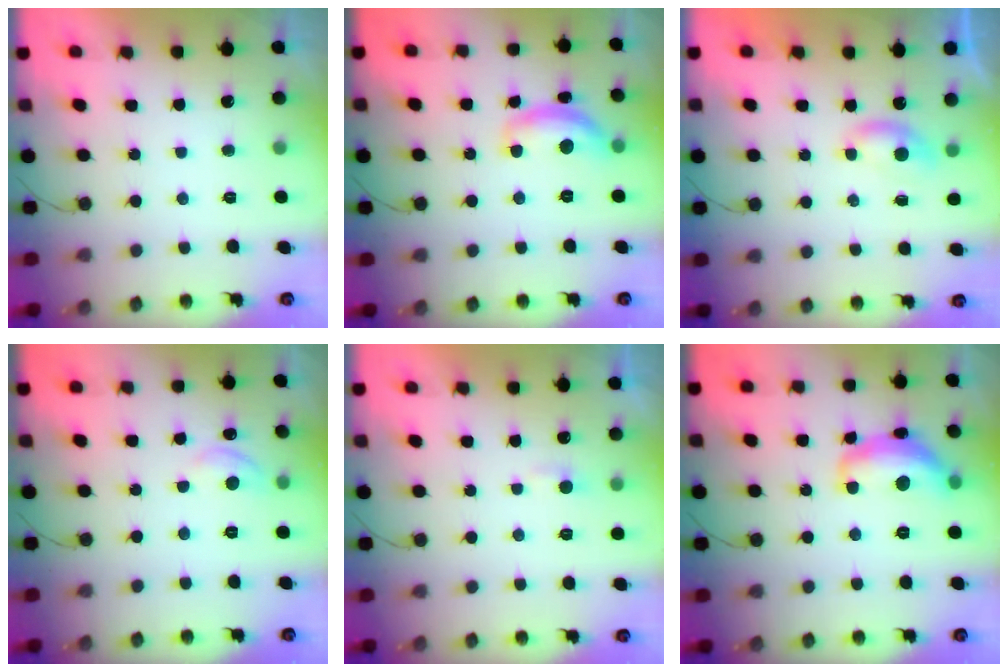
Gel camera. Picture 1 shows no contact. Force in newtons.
{"total": 12.0, "press": 11.9, "slide": 0.8}
{"total": 4.5, "press": 4.5, "slide": 0.4}
{"total": 5.5, "press": 5.5, "slide": 0.7}
{"total": 2.7, "press": 2.7, "slide": 0.3}
{"total": 13.7, "press": 13.7, "slide": 0.9}